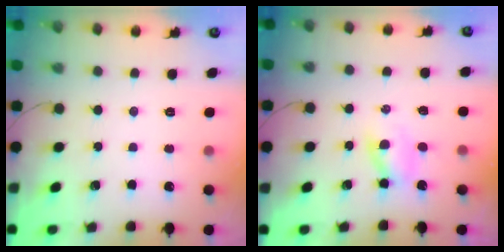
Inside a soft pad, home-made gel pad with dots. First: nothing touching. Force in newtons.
{"total": 2.3, "press": 2.0, "slide": 1.1}